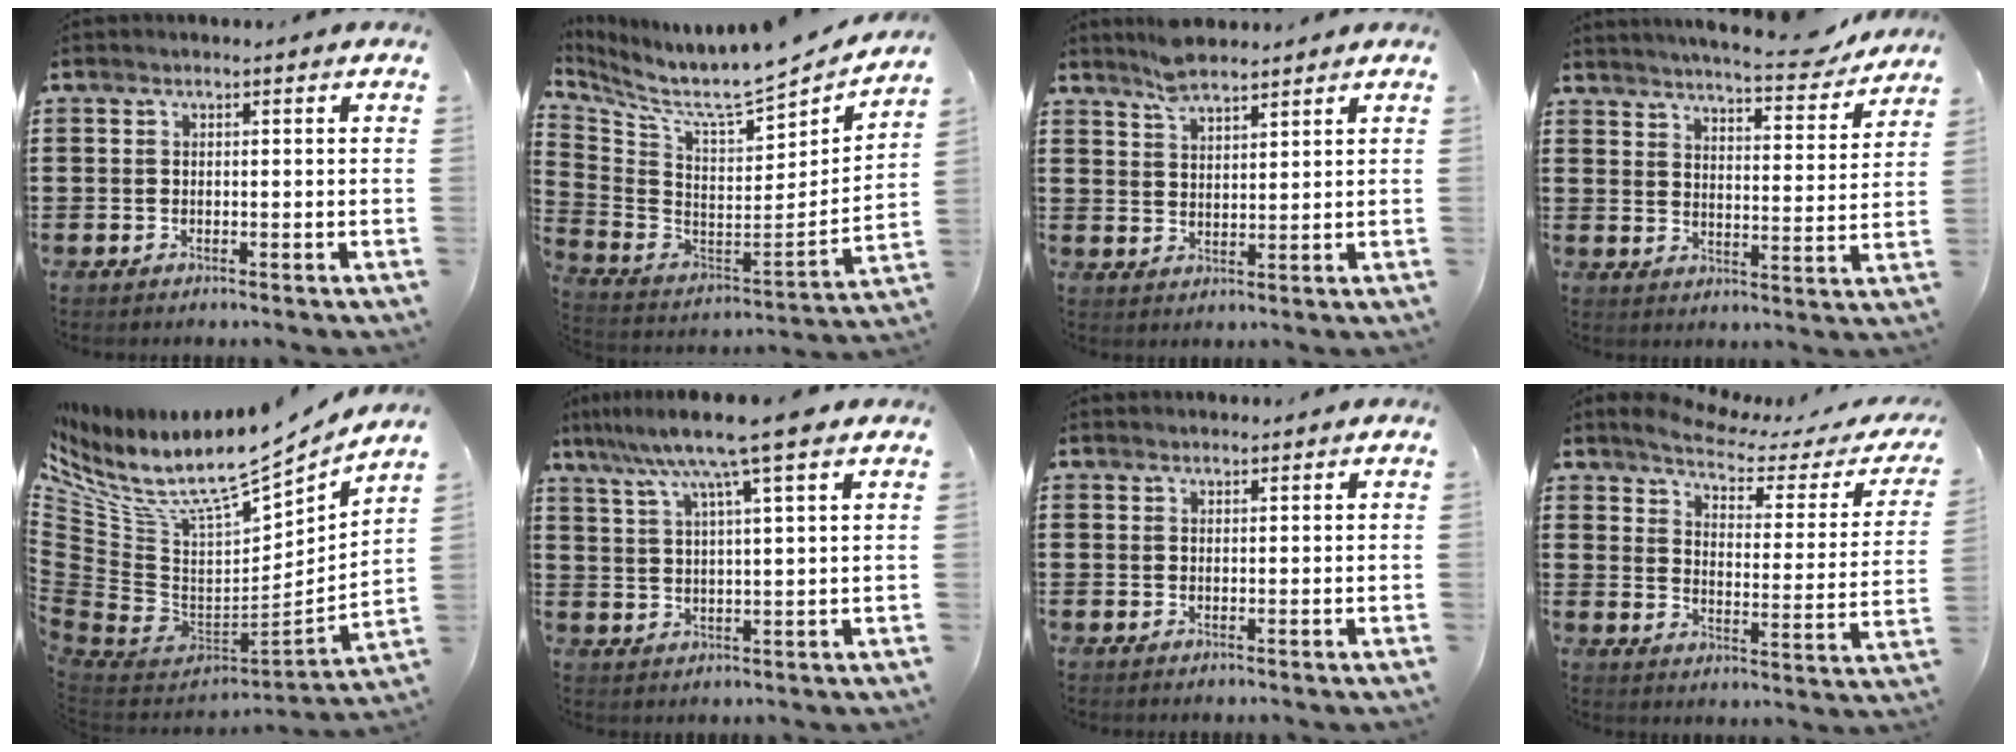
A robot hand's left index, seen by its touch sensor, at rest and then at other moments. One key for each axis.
{"total": 7.0, "fx": 5.9, "fy": 1.1, "fz": 3.6, "tx": -0.093, "ty": -0.066, "tz": 0.091}
{"total": 4.3, "fx": 4.0, "fy": 1.0, "fz": 1.5, "tx": -0.040, "ty": -0.005, "tz": 0.075}
{"total": 6.2, "fx": 5.9, "fy": 0.0, "fz": 2.2, "tx": -0.052, "ty": -0.038, "tz": 0.096}
{"total": 10.9, "fx": 7.8, "fy": 3.8, "fz": 6.5, "tx": -0.143, "ty": -0.065, "tz": 0.133}
{"total": 8.8, "fx": 6.4, "fy": -0.3, "fz": 6.0, "tx": -0.135, "ty": -0.021, "tz": 0.106}
{"total": 1.0, "fx": 1.0, "fy": 0.3, "fz": 0.0, "tx": -0.002, "ty": 0.001, "tz": 0.019}
{"total": 3.8, "fx": 3.2, "fy": 0.6, "fz": 1.9, "tx": -0.060, "ty": -0.021, "tz": 0.045}